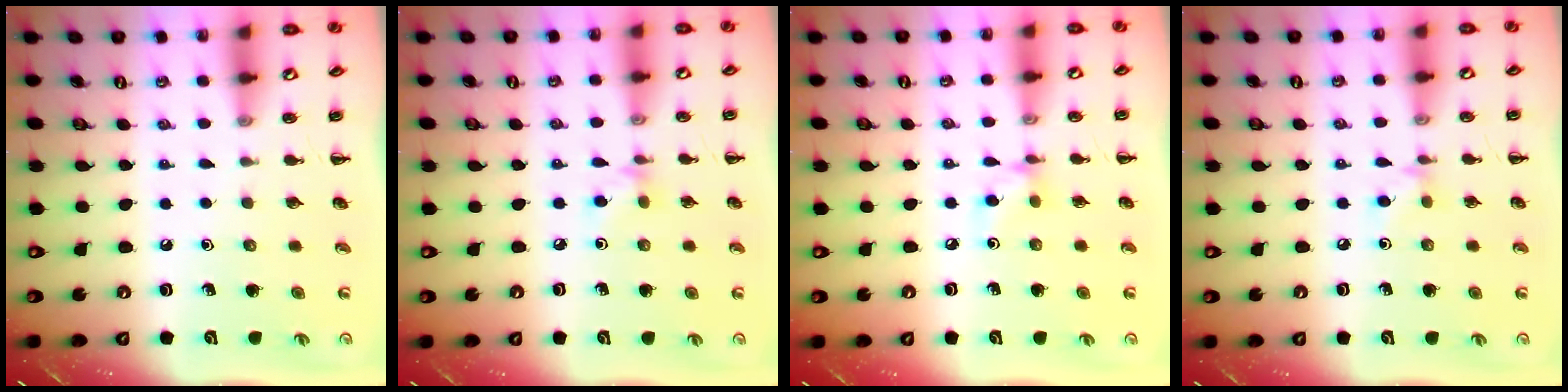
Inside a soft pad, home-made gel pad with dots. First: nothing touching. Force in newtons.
{"total": 5.5, "press": 5.3, "slide": 1.7}
{"total": 5.1, "press": 5.1, "slide": 0.5}
{"total": 3.6, "press": 3.3, "slide": 1.3}